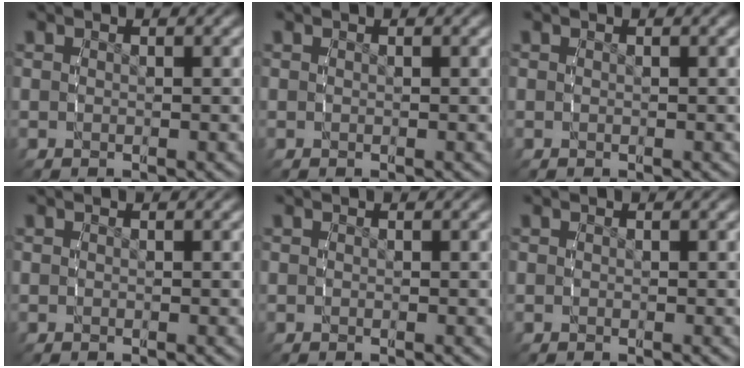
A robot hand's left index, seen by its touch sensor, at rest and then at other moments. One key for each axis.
{"total": 0.0}
{"total": 0.0}
{"total": 0.0}
{"total": 0.0}
{"total": 0.0}